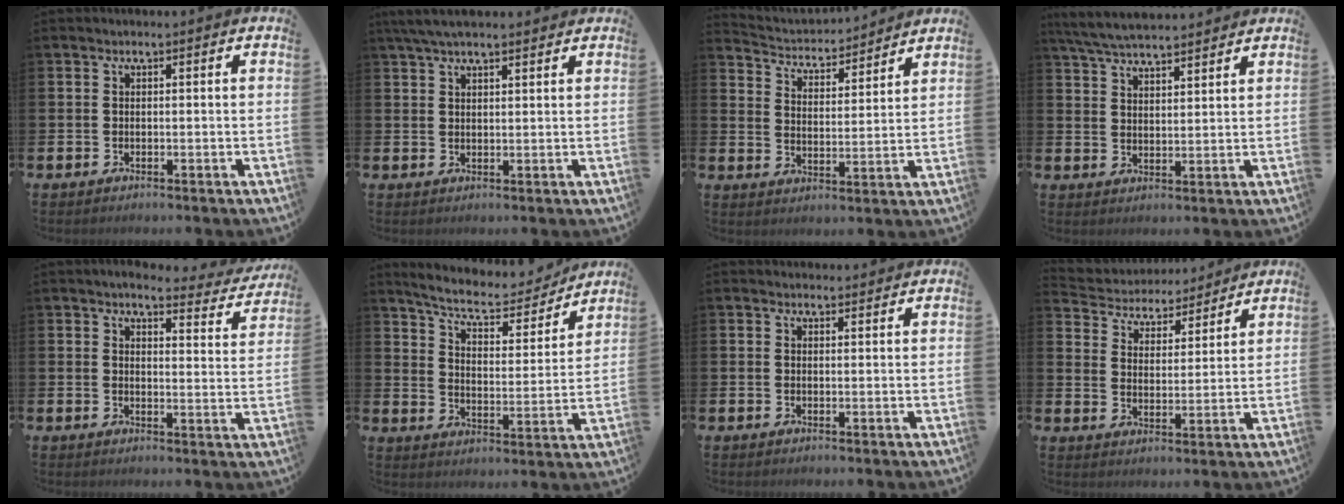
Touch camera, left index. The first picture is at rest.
{"total": 4.3, "force": [3.7, 1.0, 2.0], "torque": [-0.048, -0.005, 0.068]}
{"total": 4.1, "force": [4.0, 1.0, 0.0], "torque": [-0.026, -0.035, 0.064]}
{"total": 5.6, "force": [5.4, 0.5, 1.3], "torque": [-0.048, -0.020, 0.100]}
{"total": 3.7, "force": [3.5, 0.7, 0.9], "torque": [-0.024, -0.026, 0.056]}
{"total": 8.4, "force": [7.7, 1.7, 2.8], "torque": [-0.077, -0.054, 0.129]}
{"total": 1.6, "force": [1.6, 0.4, 0.0], "torque": [0.007, -0.005, 0.027]}
{"total": 4.7, "force": [4.4, 1.6, -0.1], "torque": [-0.033, -0.037, 0.073]}